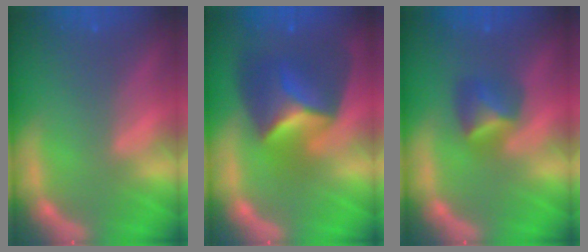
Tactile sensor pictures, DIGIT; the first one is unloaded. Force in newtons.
{"total": 7.4}
{"total": 2.9}